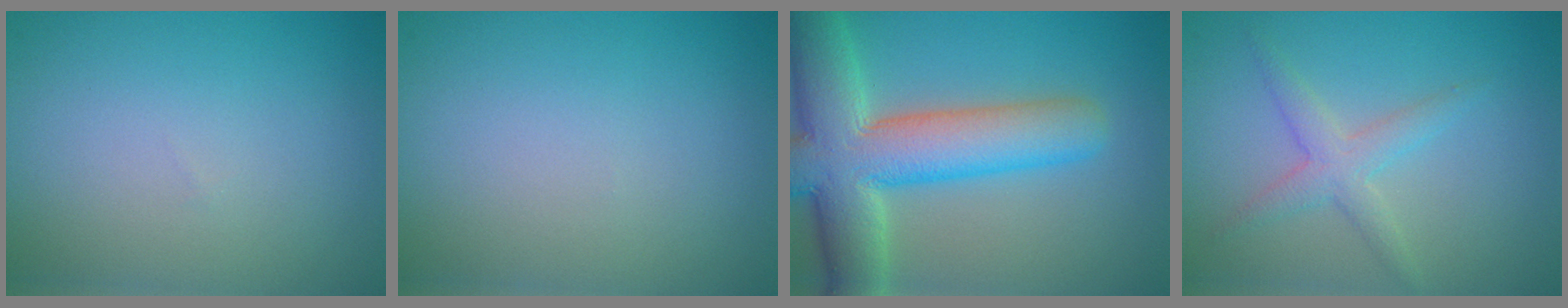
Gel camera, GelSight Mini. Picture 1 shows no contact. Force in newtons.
{"total": 0.0}
{"total": 10.7, "press": 10.7, "slide": 0.5}
{"total": 2.4, "press": 2.4, "slide": 0.1}